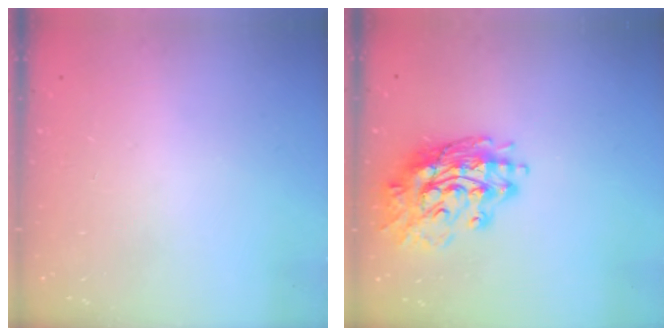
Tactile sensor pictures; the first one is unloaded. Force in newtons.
{"total": 16.9, "press": 16.8, "slide": 1.2}